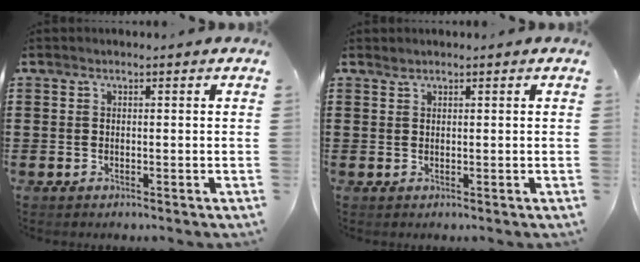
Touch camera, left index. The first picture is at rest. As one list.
[{"total": 0.6, "force": [0.6, 0.1, 0.1], "torque": [-0.005, -0.001, 0.013]}]